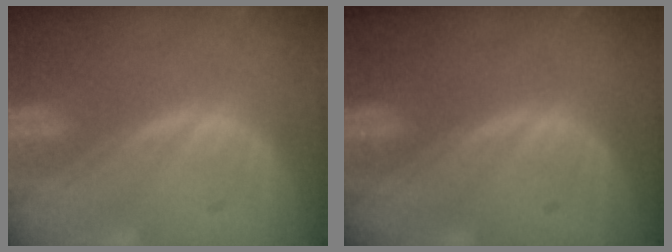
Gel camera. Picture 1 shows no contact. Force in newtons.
{"total": 0.0}